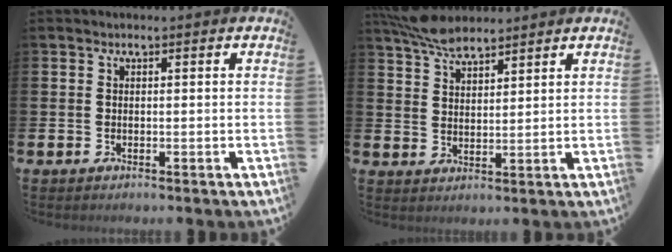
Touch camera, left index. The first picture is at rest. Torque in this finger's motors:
{"motor_torque": [0.03, -0.15, 0.17, 0.15]}